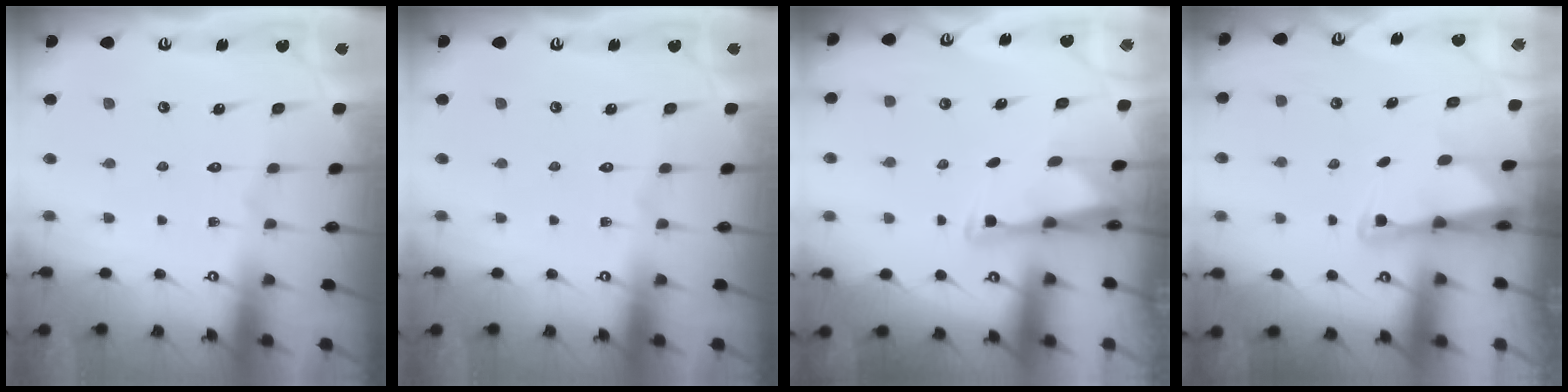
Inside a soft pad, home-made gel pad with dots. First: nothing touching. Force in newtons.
{"total": 0.0}
{"total": 2.8, "press": 2.8, "slide": 0.4}
{"total": 2.4, "press": 2.3, "slide": 0.5}